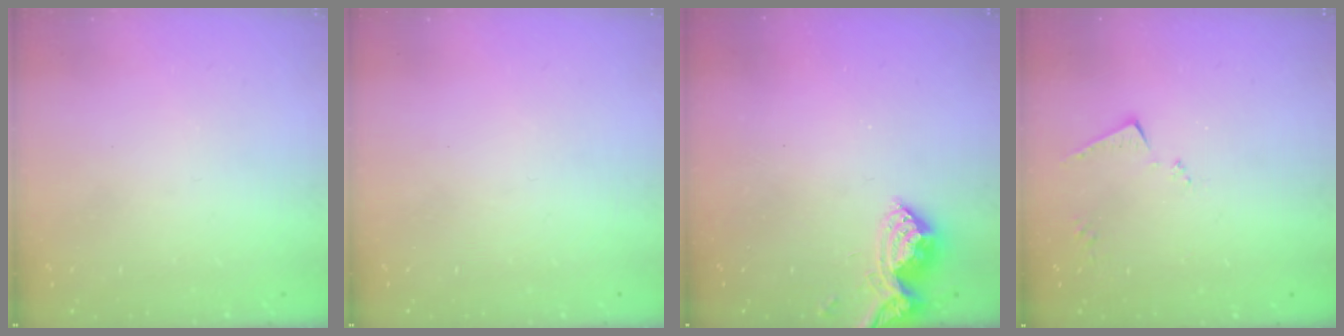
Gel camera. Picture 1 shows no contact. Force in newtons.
{"total": 0.0}
{"total": 9.2, "press": 9.2, "slide": 0.6}
{"total": 6.2, "press": 6.2, "slide": 0.1}